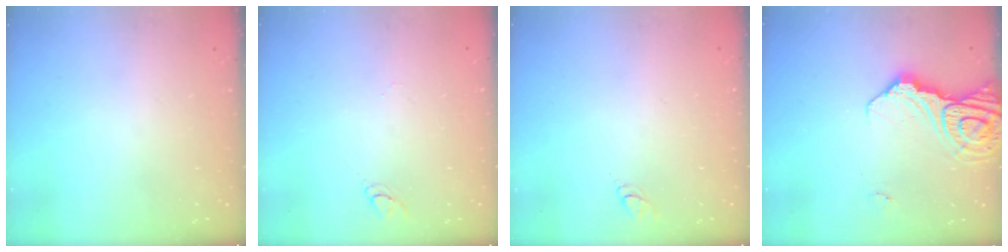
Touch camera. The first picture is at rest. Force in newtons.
{"total": 3.0, "press": 3.0, "slide": 0.3}
{"total": 3.0, "press": 3.0, "slide": 0.2}
{"total": 14.4, "press": 14.3, "slide": 1.8}